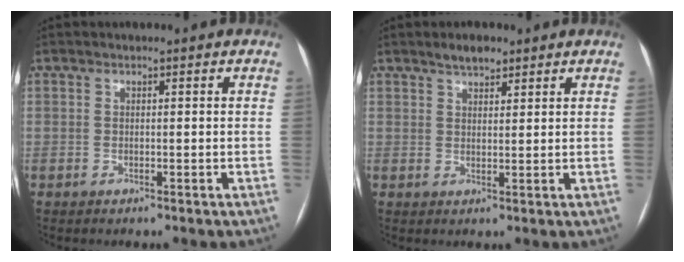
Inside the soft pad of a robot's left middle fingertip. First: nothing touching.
{"total": 3.1, "force": [2.4, 1.2, 1.5], "torque": [-0.028, 0.007, 0.040]}